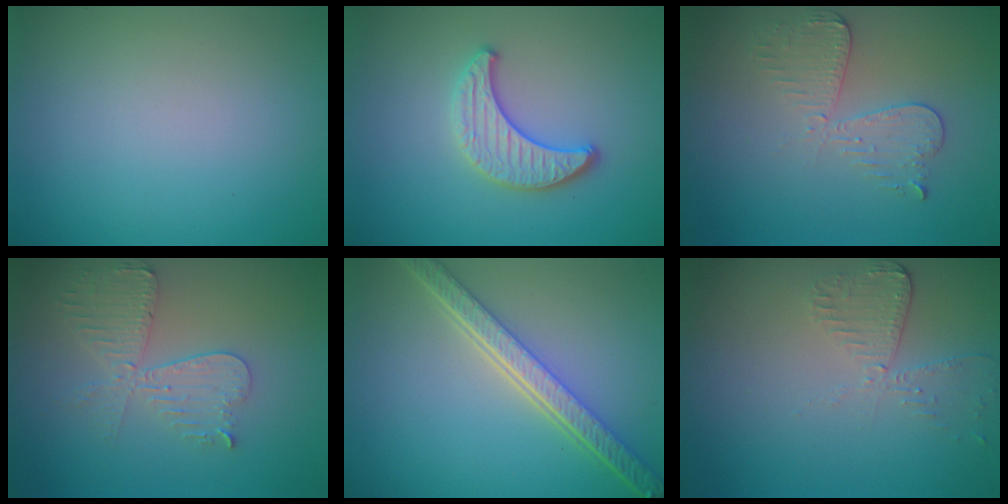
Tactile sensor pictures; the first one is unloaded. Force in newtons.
{"total": 3.3, "press": 3.1, "slide": 1.0}
{"total": 3.0, "press": 2.7, "slide": 1.2}
{"total": 4.1, "press": 3.6, "slide": 2.0}
{"total": 6.0, "press": 4.6, "slide": 3.8}
{"total": 2.5, "press": 2.3, "slide": 1.2}